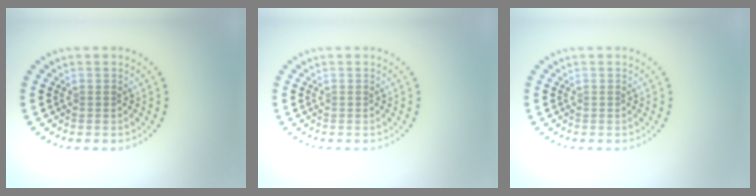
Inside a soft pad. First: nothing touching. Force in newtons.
{"total": 0.0}
{"total": 0.0}